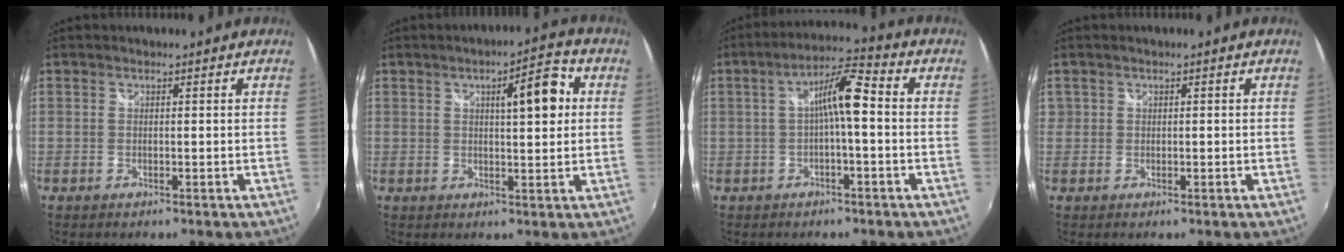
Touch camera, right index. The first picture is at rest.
{"total": 7.6, "force": [2.0, 2.1, 7.1], "torque": [-0.089, 0.020, 0.033]}
{"total": 7.2, "force": [-0.5, 1.2, 7.1], "torque": [-0.135, 0.020, -0.009]}
{"total": 1.0, "force": [0.0, 0.9, 0.3], "torque": [-0.005, 0.003, 0.001]}